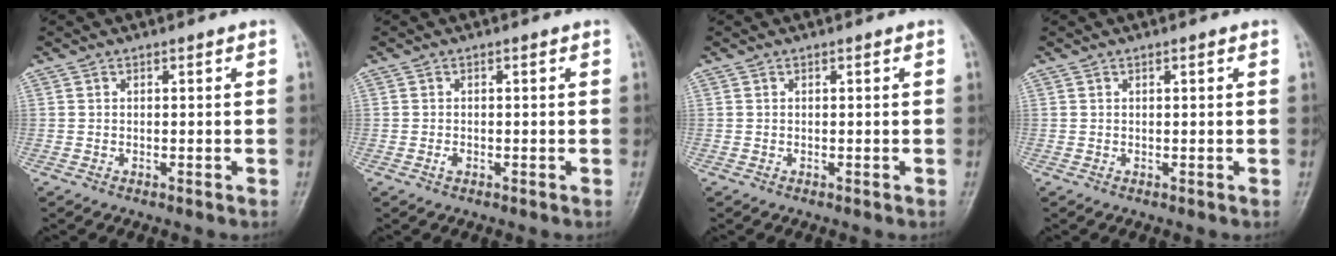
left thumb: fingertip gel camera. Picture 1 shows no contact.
{"total": 0.8, "force": [-0.3, 0.5, 0.6], "torque": [-0.010, 0.000, -0.007]}
{"total": 0.0}
{"total": 0.6, "force": [0.3, 0.1, 0.5], "torque": [-0.008, 0.001, 0.004]}